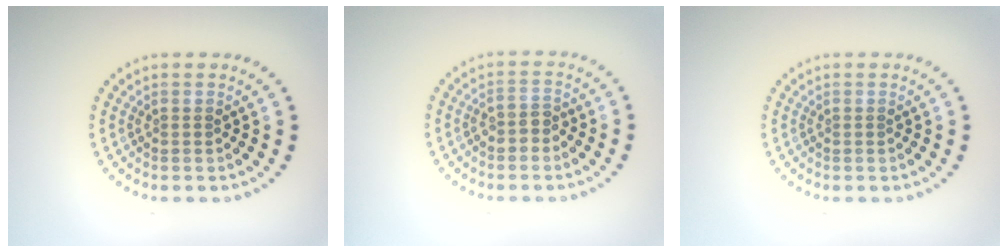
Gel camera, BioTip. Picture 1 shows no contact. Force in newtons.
{"total": 1.7, "press": 1.6, "slide": 0.7}
{"total": 0.0}